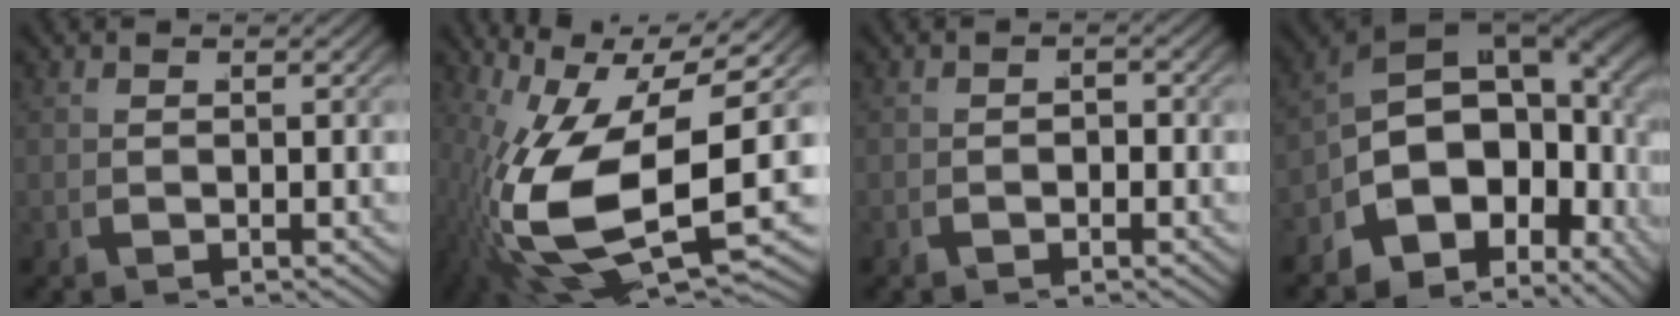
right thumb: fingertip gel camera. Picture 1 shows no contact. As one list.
[{"total": 16.3, "force": [-1.2, 9.0, 13.6], "torque": [-0.284, -0.062, 0.007]}, {"total": 0.8, "force": [-0.8, 0.3, 0.0], "torque": [0.010, -0.001, -0.023]}, {"total": 16.0, "force": [-0.6, 10.7, 11.9], "torque": [-0.193, -0.031, -0.021]}]